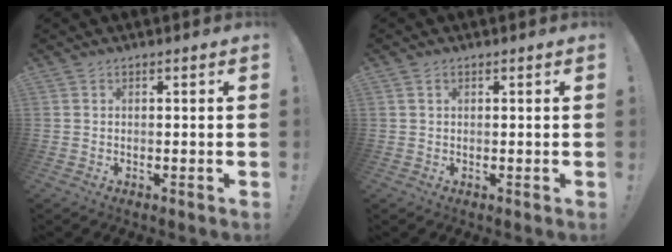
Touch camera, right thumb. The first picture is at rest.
{"total": 0.9, "force": [0.5, 0.6, 0.5], "torque": [-0.006, -0.001, 0.008]}